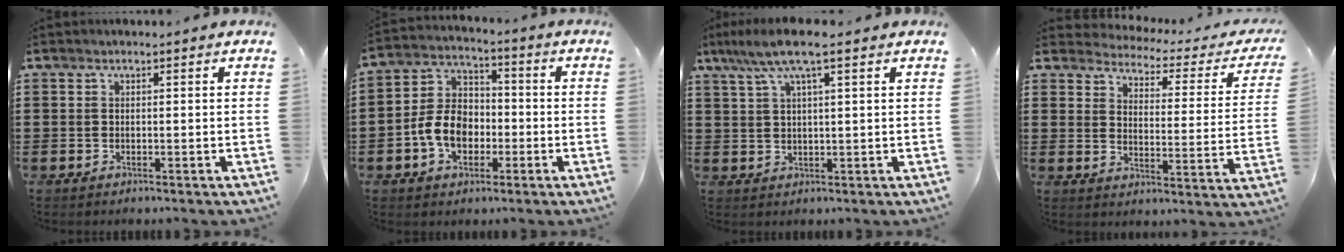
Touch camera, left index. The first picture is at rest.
{"total": 7.6, "force": [-2.5, 5.5, 4.7], "torque": [-0.122, 0.009, -0.055]}
{"total": 6.7, "force": [3.9, 0.8, 5.4], "torque": [-0.113, 0.003, 0.066]}
{"total": 2.3, "force": [2.2, 0.4, 0.4], "torque": [-0.031, -0.023, 0.028]}